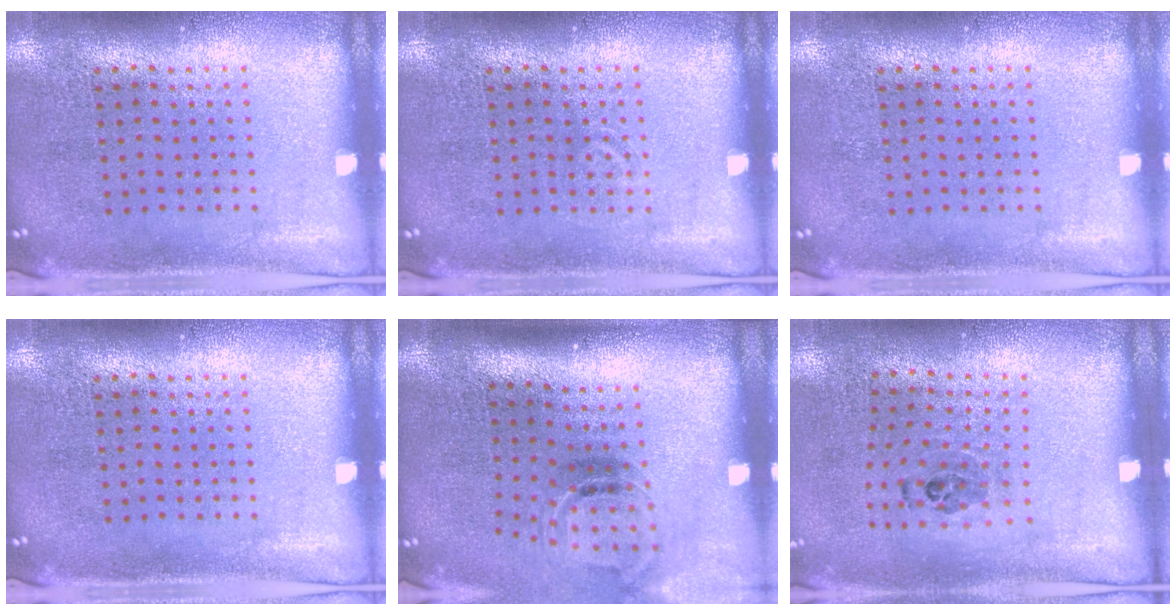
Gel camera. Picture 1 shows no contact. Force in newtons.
{"total": 0.7, "press": 0.7, "slide": 0.2}
{"total": 0.0}
{"total": 0.0}
{"total": 1.5, "press": 1.1, "slide": 1.1}
{"total": 1.1, "press": 0.7, "slide": 0.8}